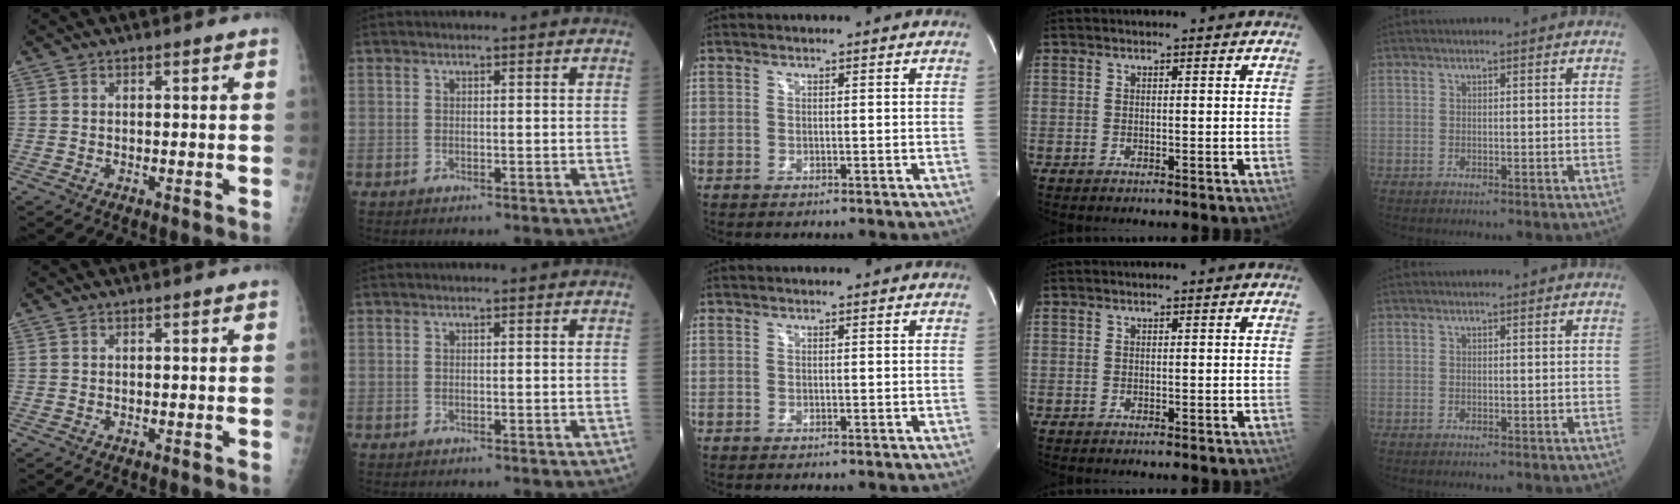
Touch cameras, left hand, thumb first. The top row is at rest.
{}